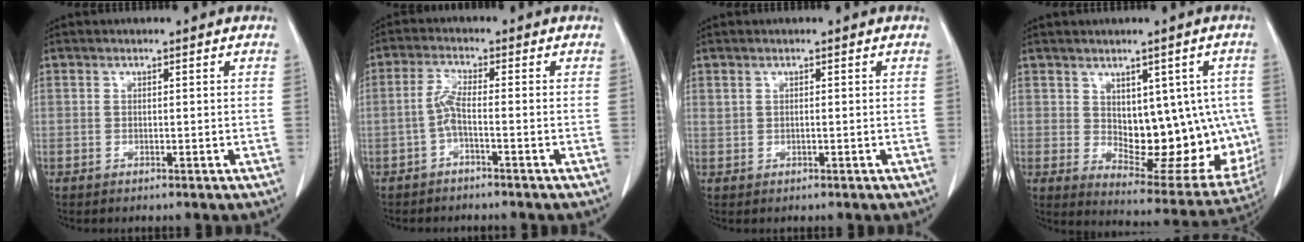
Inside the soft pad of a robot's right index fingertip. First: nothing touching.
{"total": 3.1, "force": [-1.2, 0.1, 2.9], "torque": [-0.063, 0.005, -0.028]}
{"total": 0.6, "force": [0.4, 0.3, 0.3], "torque": [-0.009, 0.006, 0.011]}
{"total": 15.7, "force": [0.5, 8.0, 13.4], "torque": [-0.160, 0.002, 0.033]}